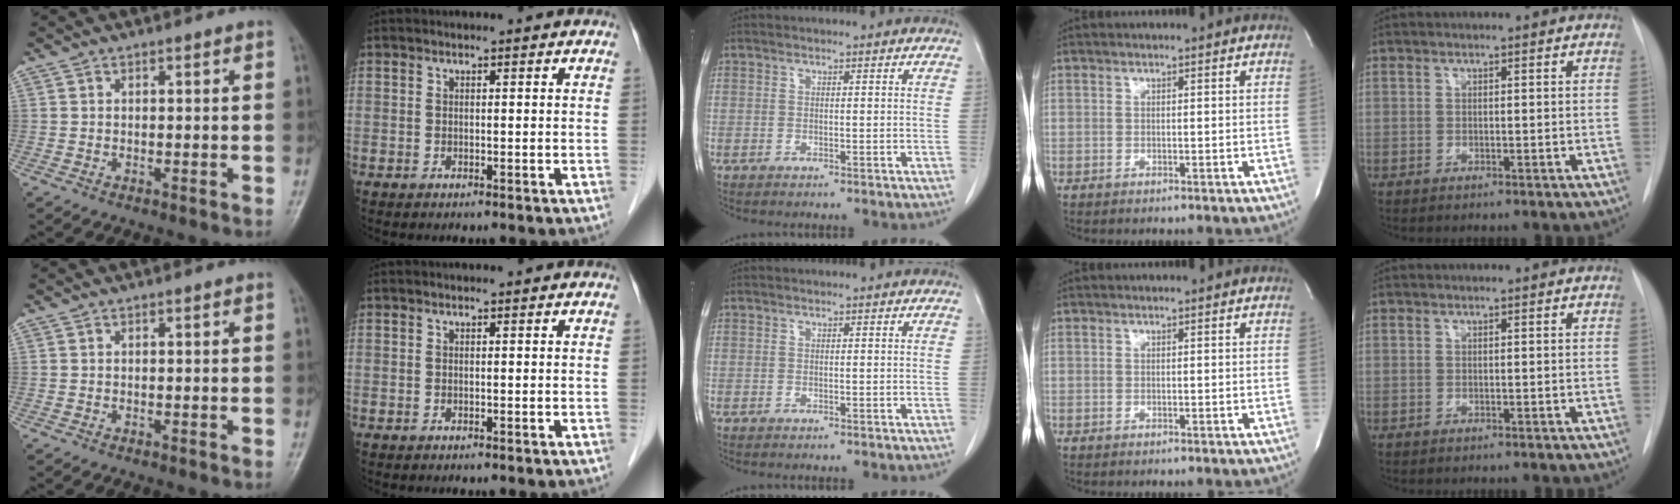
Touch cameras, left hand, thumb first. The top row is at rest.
{}